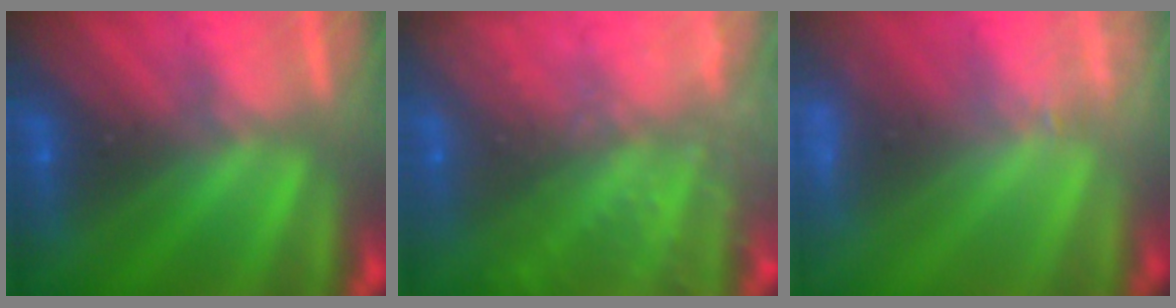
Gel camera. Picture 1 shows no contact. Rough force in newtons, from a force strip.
{"total": 8.5}
{"total": 2.4}